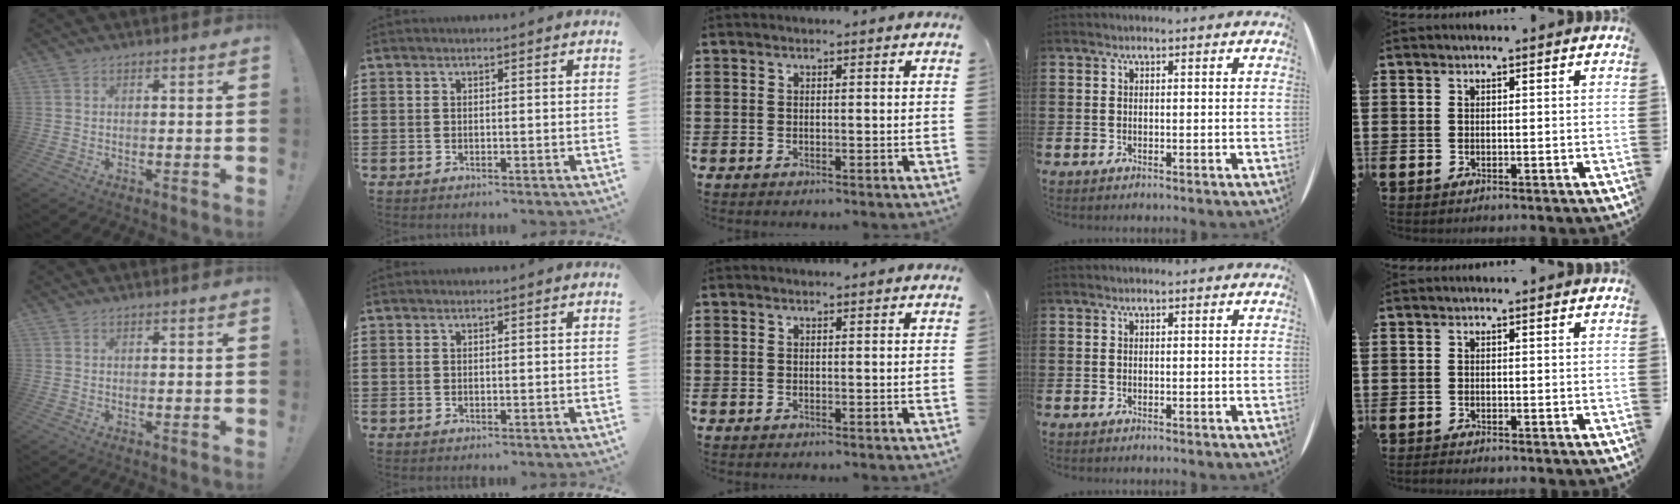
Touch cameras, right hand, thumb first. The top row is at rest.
{}